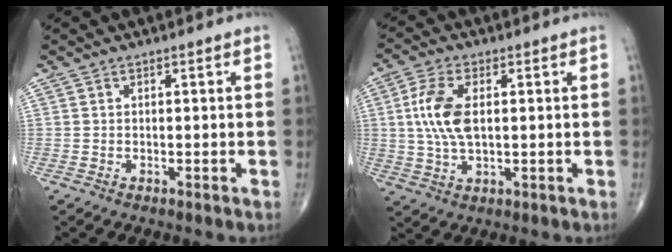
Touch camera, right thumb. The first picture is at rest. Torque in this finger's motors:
{"motor_torque": [0.34, 2.42, 0.84, 0.08, 0.14]}